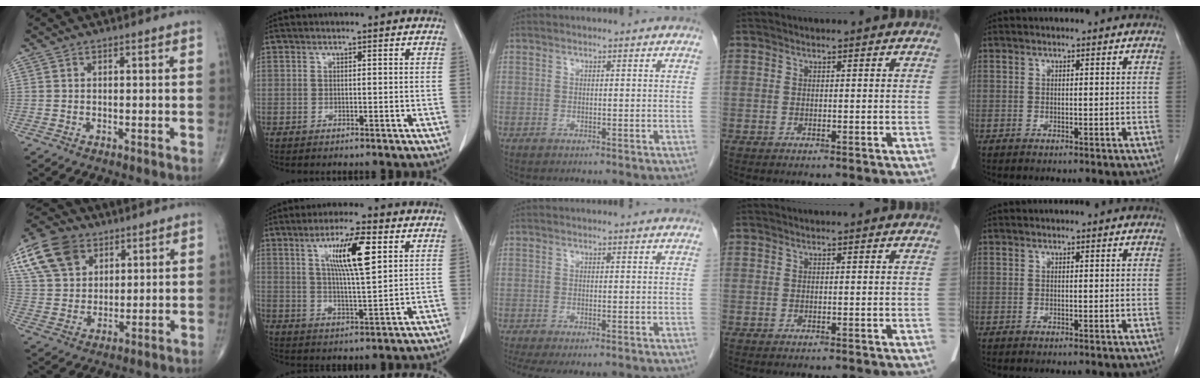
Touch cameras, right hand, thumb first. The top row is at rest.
{"thumb": {"total": 13.7, "force": [6.6, 9.6, 7.2], "torque": [-0.124, -0.008, 0.127]}, "index": {"total": 10.2, "force": [3.8, 1.2, 9.4], "torque": [-0.165, 0.005, 0.066]}, "middle": {"total": 6.0, "force": [-4.5, 1.7, 3.6], "torque": [-0.061, -0.015, -0.071]}}